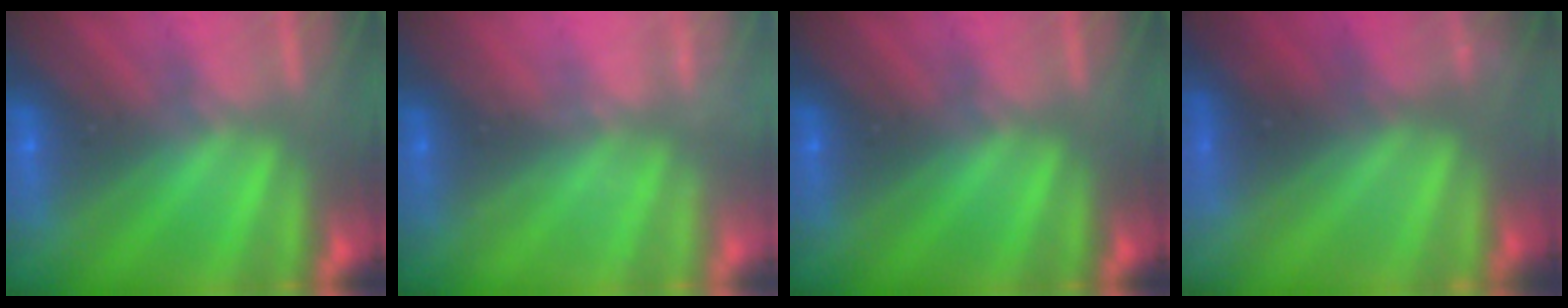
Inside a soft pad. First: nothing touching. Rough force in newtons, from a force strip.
{"total": 2.1}
{"total": 0.0}
{"total": 3.5}